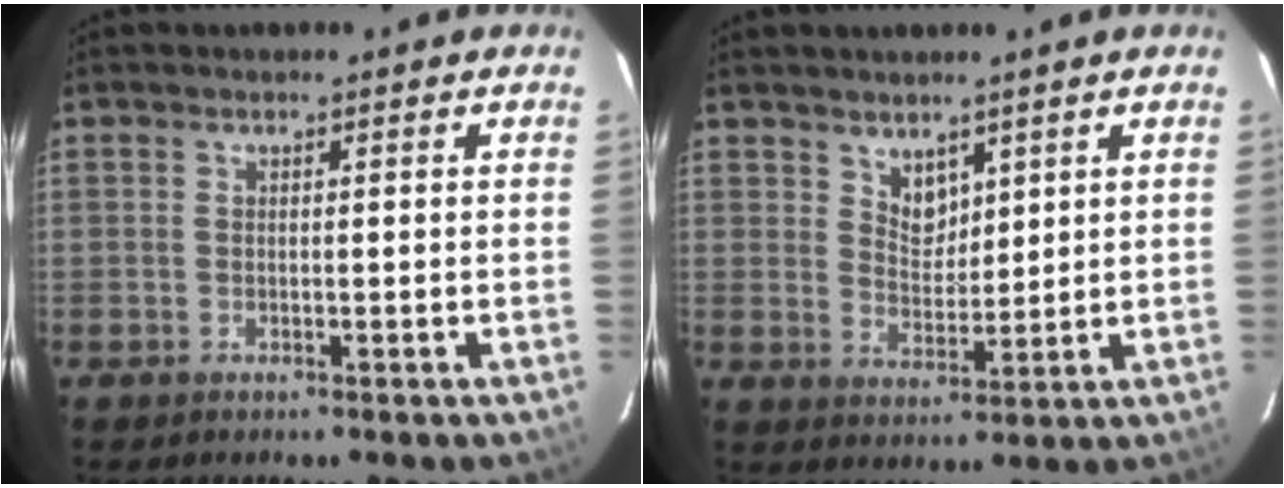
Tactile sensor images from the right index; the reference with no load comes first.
{"total": 4.3, "force": [3.1, 2.7, 1.5], "torque": [-0.016, 0.002, 0.060]}